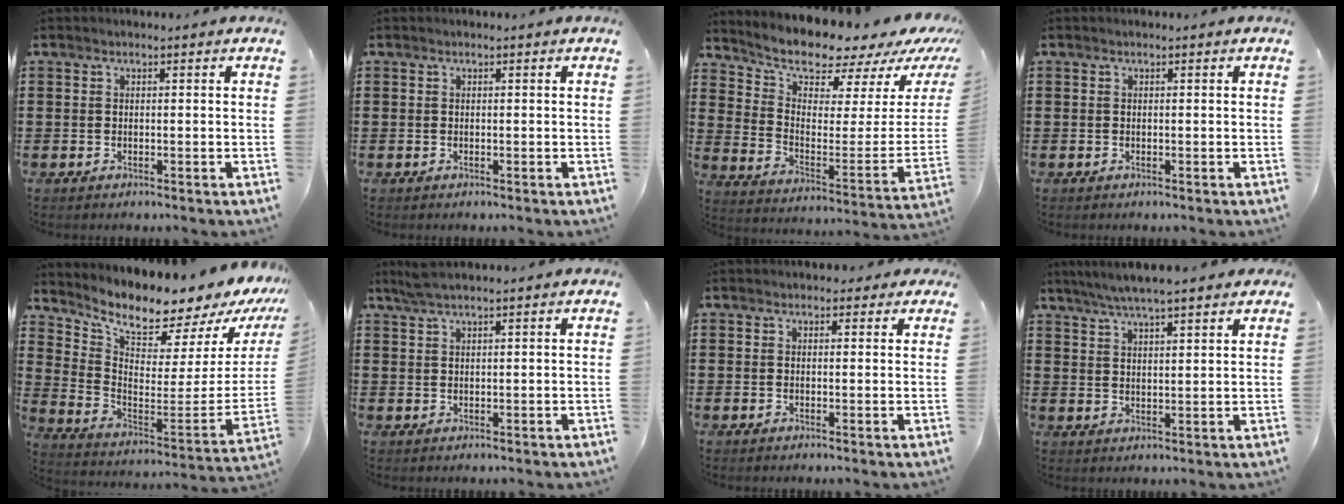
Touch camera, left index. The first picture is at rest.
{"total": 0.0}
{"total": 7.2, "force": [6.8, 1.8, 1.5], "torque": [-0.050, -0.078, 0.112]}
{"total": 0.0}
{"total": 7.0, "force": [6.4, 1.1, 2.5], "torque": [-0.074, -0.078, 0.102]}
{"total": 2.4, "force": [1.9, 0.2, 1.5], "torque": [-0.032, 0.003, 0.035]}
{"total": 1.3, "force": [1.0, 0.7, 0.4], "torque": [-0.004, 0.004, 0.017]}
{"total": 4.8, "force": [4.2, 0.2, 2.5], "torque": [-0.058, -0.008, 0.072]}